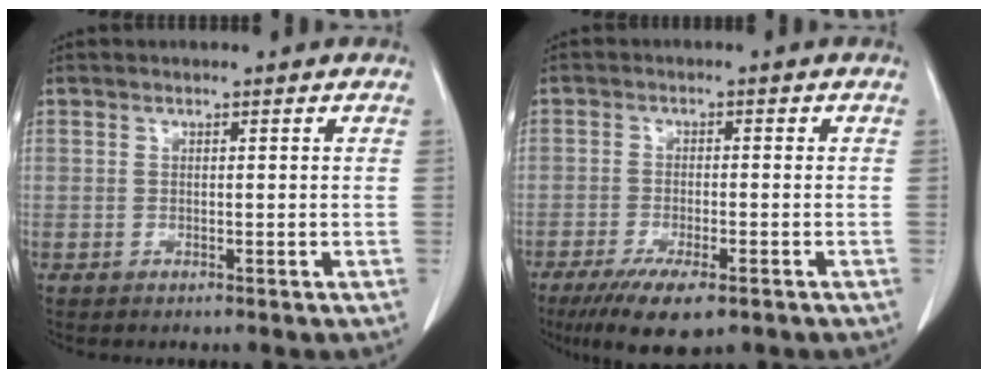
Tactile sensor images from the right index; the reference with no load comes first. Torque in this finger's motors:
{"motor_torque": [0.38, -0.43, 0.30, 0.06]}